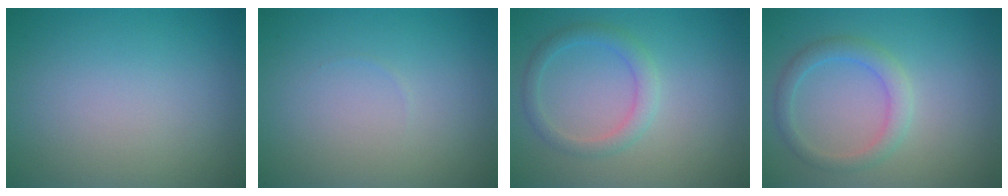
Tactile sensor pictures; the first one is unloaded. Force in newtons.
{"total": 0.0}
{"total": 2.2, "press": 2.2, "slide": 0.1}
{"total": 2.5, "press": 2.5, "slide": 0.3}